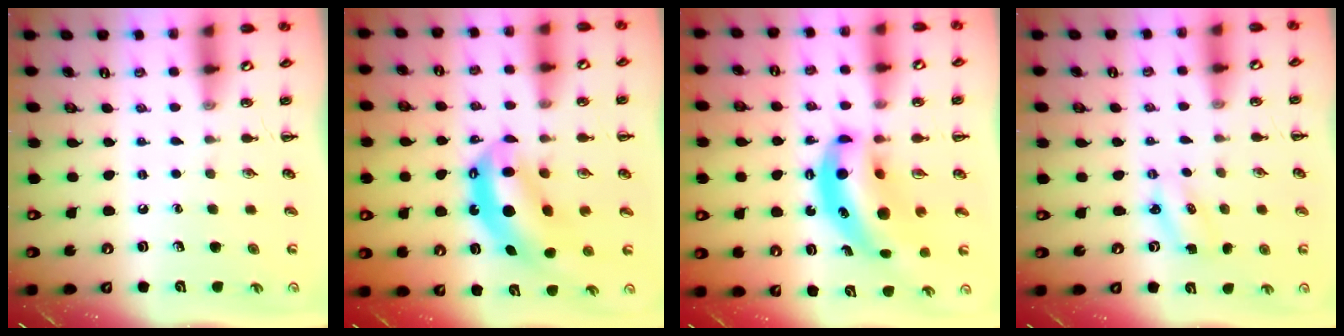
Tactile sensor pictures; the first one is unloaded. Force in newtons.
{"total": 9.9, "press": 9.6, "slide": 2.4}
{"total": 13.1, "press": 12.7, "slide": 3.0}
{"total": 2.2, "press": 2.1, "slide": 0.6}